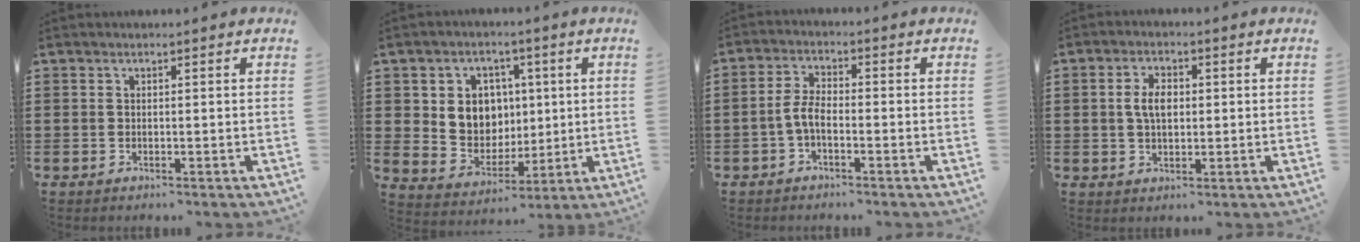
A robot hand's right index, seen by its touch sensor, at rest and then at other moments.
{"total": 7.2, "force": [1.7, 6.6, 2.3], "torque": [-0.056, 0.002, 0.029]}
{"total": 3.8, "force": [-1.5, 1.3, 3.2], "torque": [-0.078, -0.002, -0.034]}
{"total": 4.3, "force": [0.4, 2.2, 3.7], "torque": [-0.068, 0.006, 0.003]}